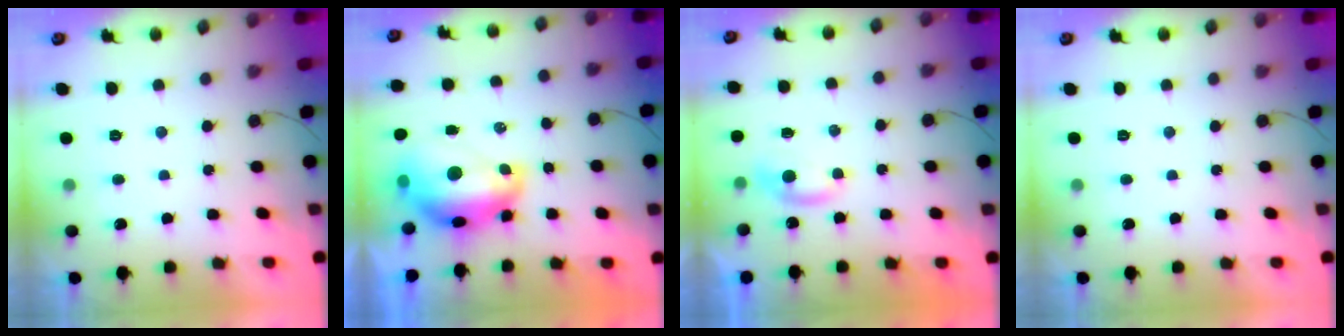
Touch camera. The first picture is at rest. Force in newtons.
{"total": 12.0, "press": 11.9, "slide": 1.0}
{"total": 5.4, "press": 5.3, "slide": 0.5}
{"total": 0.0}